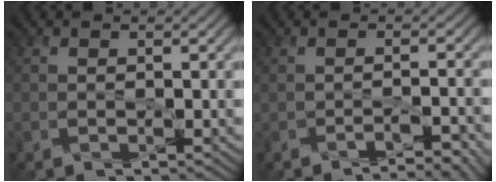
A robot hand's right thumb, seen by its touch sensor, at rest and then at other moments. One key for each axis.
{"total": 3.4, "fx": -2.5, "fy": 0.6, "fz": 2.2, "tx": -0.030, "ty": 0.003, "tz": -0.034}